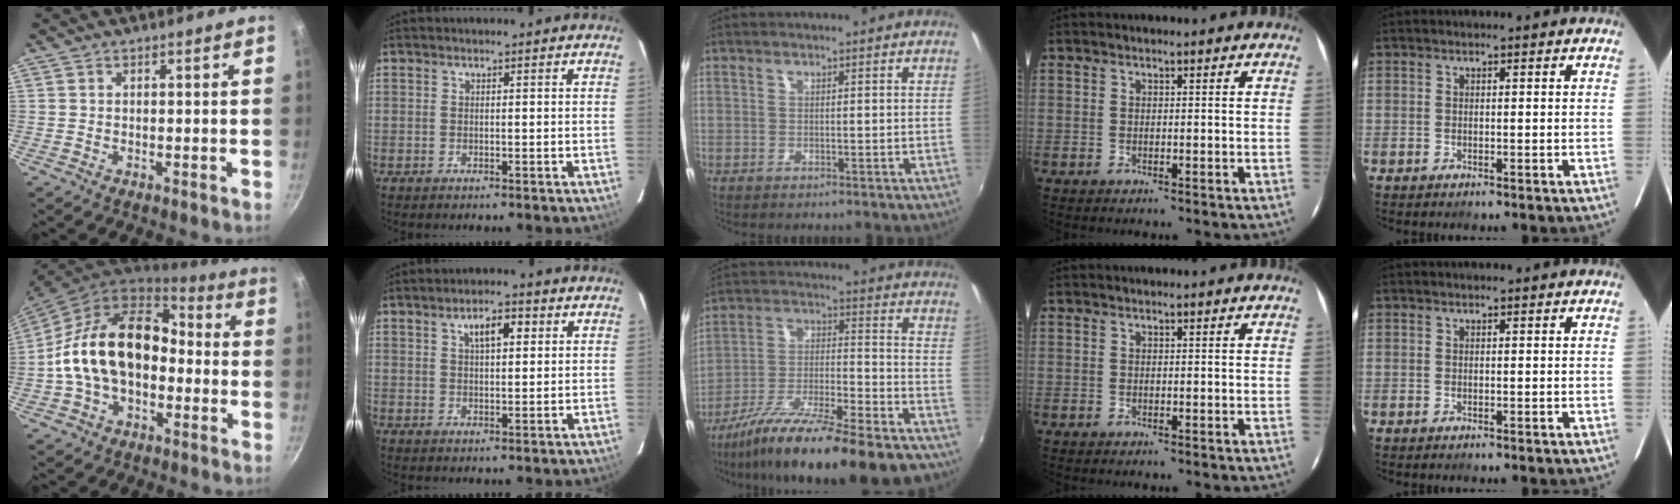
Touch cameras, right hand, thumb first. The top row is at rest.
{"thumb": {"total": 18.2, "force": [-1.6, 12.4, 13.3], "torque": [-0.202, 0.053, -0.037]}, "index": {"total": 4.9, "force": [2.0, 2.1, 4.0], "torque": [-0.065, 0.013, 0.035]}, "middle": {"total": 23.7, "force": [-18.7, 4.4, 14.0], "torque": [-0.240, -0.045, -0.285]}}